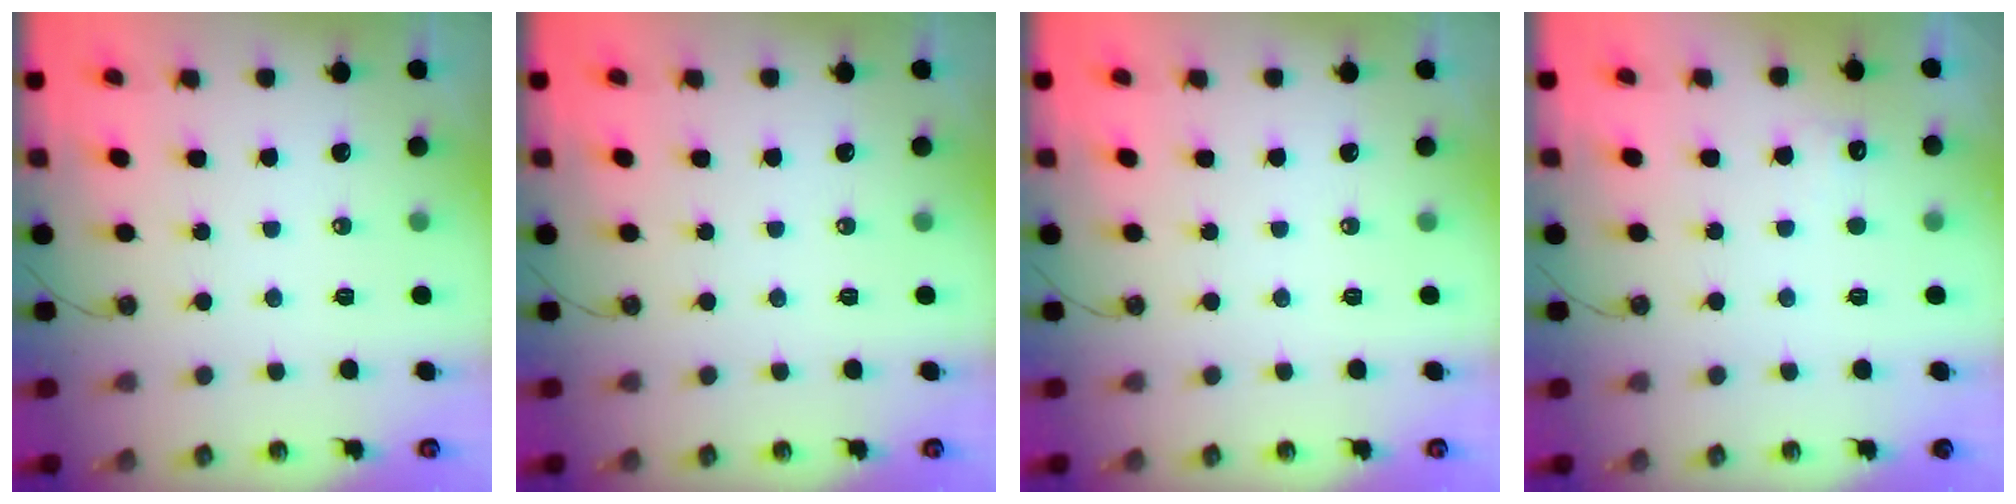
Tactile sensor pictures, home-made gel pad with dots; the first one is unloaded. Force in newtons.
{"total": 0.0}
{"total": 0.0}
{"total": 4.3, "press": 4.2, "slide": 1.1}